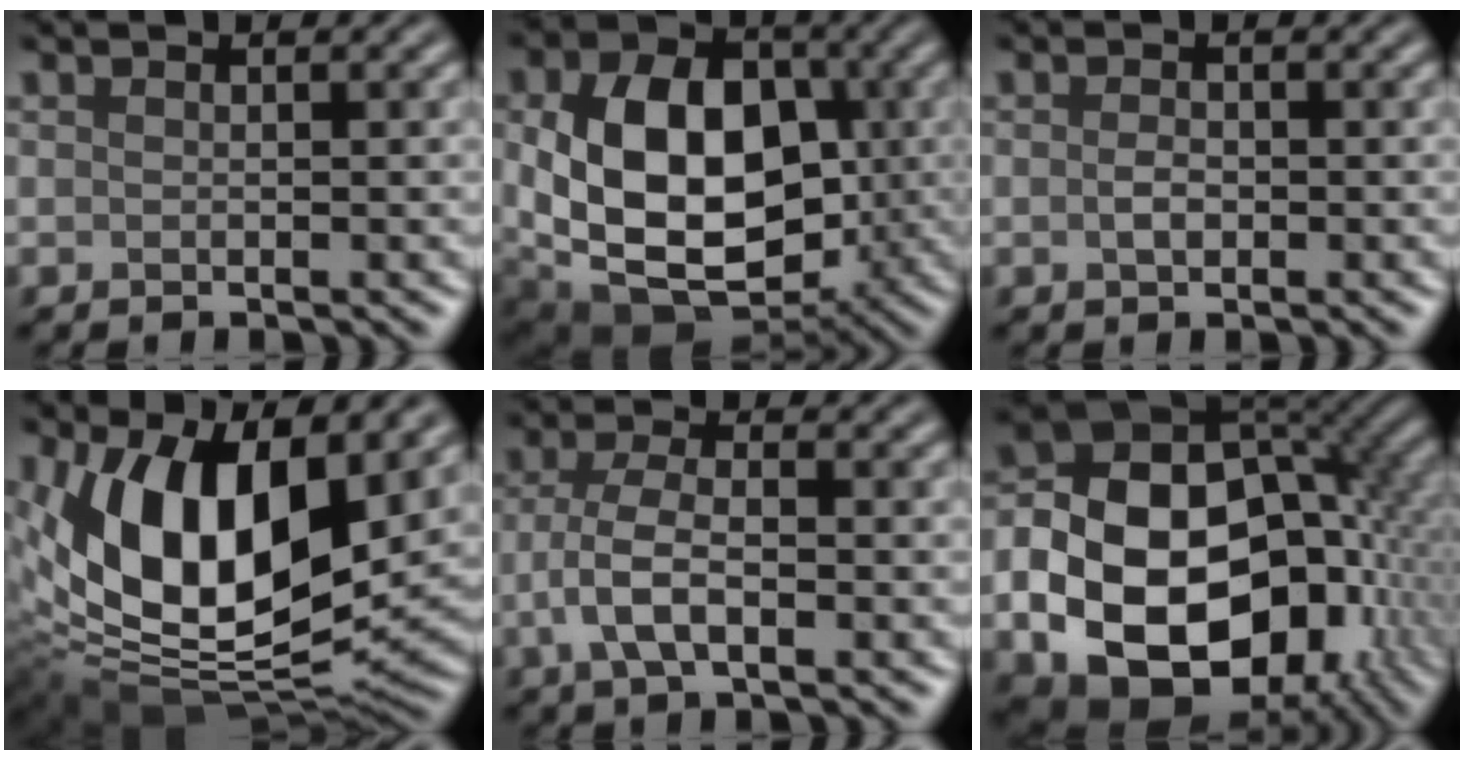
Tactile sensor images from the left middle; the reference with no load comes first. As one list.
[{"total": 13.7, "force": [-0.4, 9.6, 9.8], "torque": [-0.181, -0.022, 0.006]}, {"total": 1.2, "force": [-0.2, 0.7, 1.0], "torque": [-0.019, 0.000, -0.005]}, {"total": 14.4, "force": [3.9, 7.2, 11.8], "torque": [-0.214, -0.012, 0.065]}, {"total": 4.1, "force": [-1.1, 1.7, 3.5], "torque": [-0.076, 0.002, -0.026]}, {"total": 18.7, "force": [-4.5, 13.1, 12.5], "torque": [-0.206, -0.030, -0.060]}]